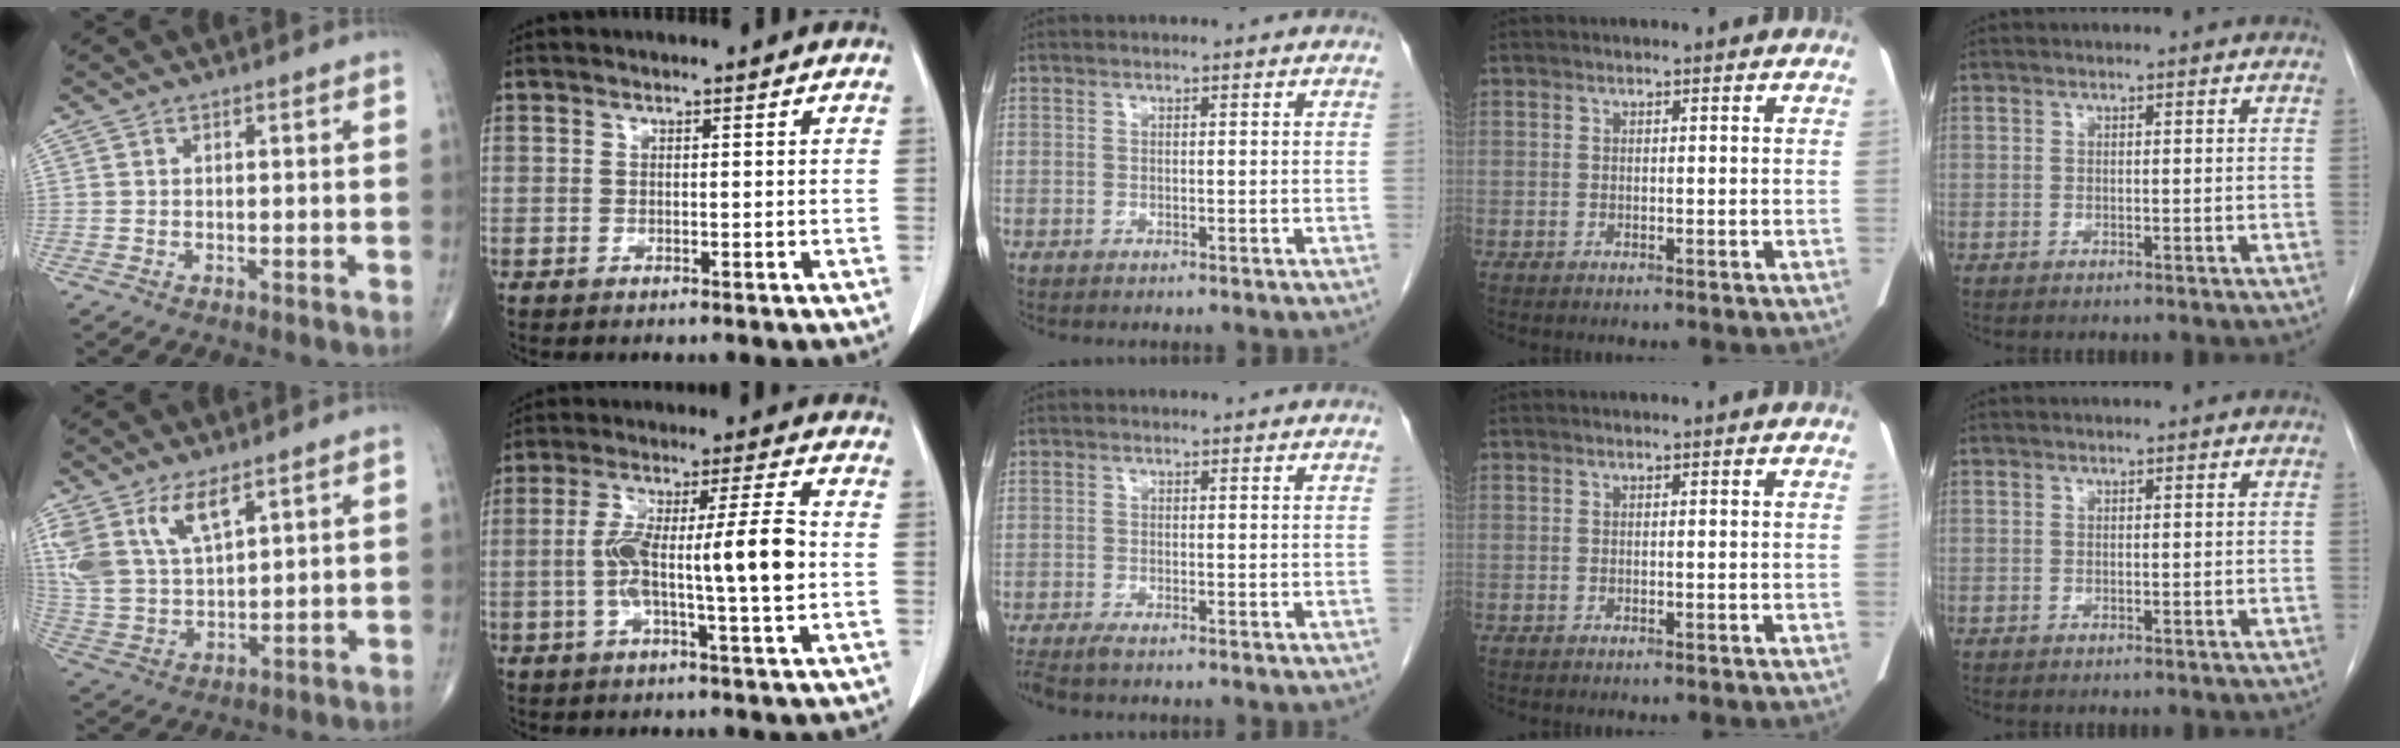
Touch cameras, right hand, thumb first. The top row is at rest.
{"thumb": {"total": 11.1, "force": [6.6, 4.8, 7.5], "torque": [-0.149, -0.024, 0.145]}, "index": {"total": 11.6, "force": [-1.2, 0.6, 11.5], "torque": [-0.207, 0.019, -0.025]}, "middle": {"total": 2.0, "force": [-1.7, 0.0, 1.1], "torque": [-0.021, -0.006, -0.031]}}